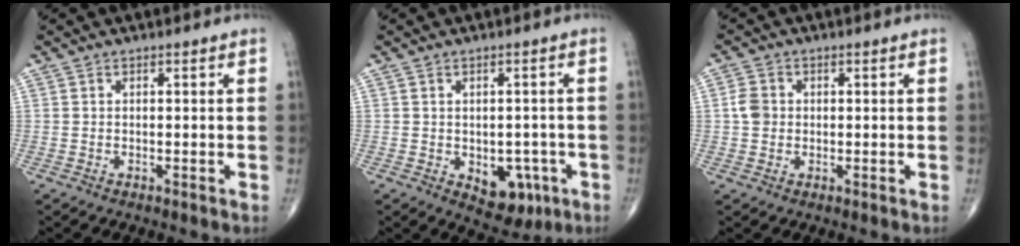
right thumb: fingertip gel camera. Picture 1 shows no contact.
{"total": 7.9, "force": [-2.6, 5.2, 5.4], "torque": [-0.031, 0.010, -0.022]}
{"total": 3.4, "force": [0.1, 2.9, 1.8], "torque": [-0.023, 0.006, -0.002]}